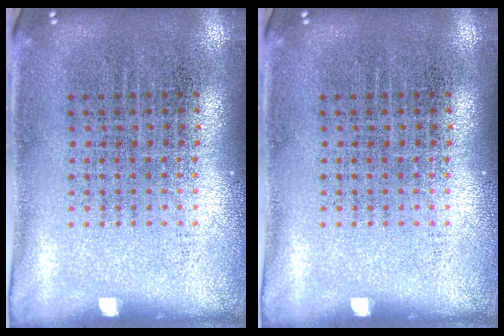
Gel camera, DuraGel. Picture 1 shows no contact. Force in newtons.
{"total": 0.0}